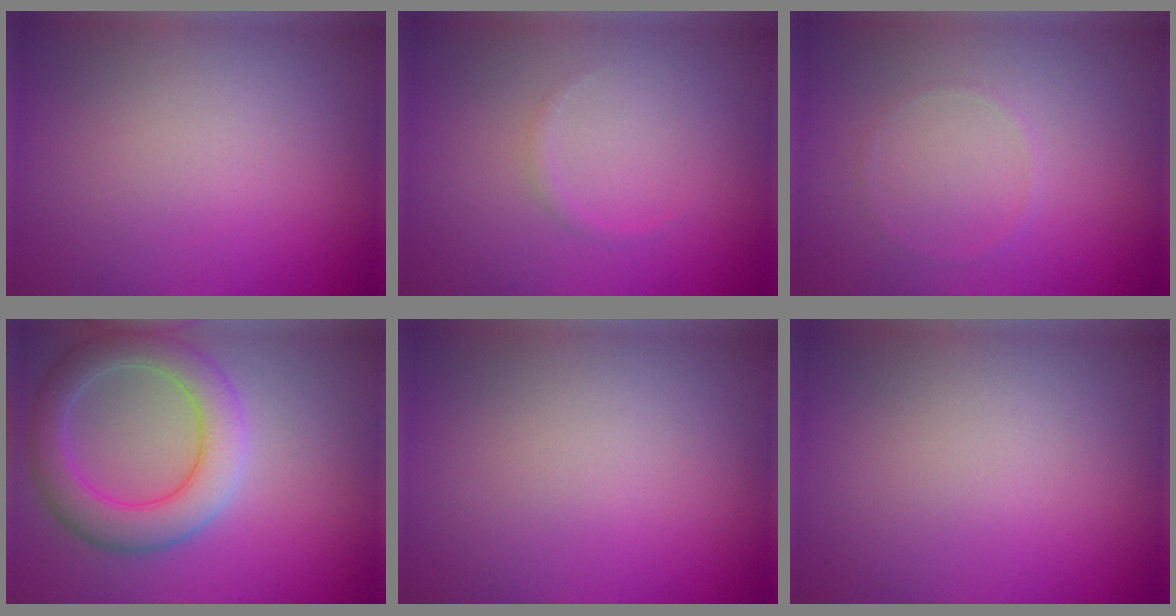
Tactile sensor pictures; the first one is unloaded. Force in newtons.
{"total": 0.5, "press": 0.5, "slide": 0.1}
{"total": 0.5, "press": 0.5, "slide": 0.1}
{"total": 5.6, "press": 5.6, "slide": 0.7}
{"total": 0.0}
{"total": 0.0}